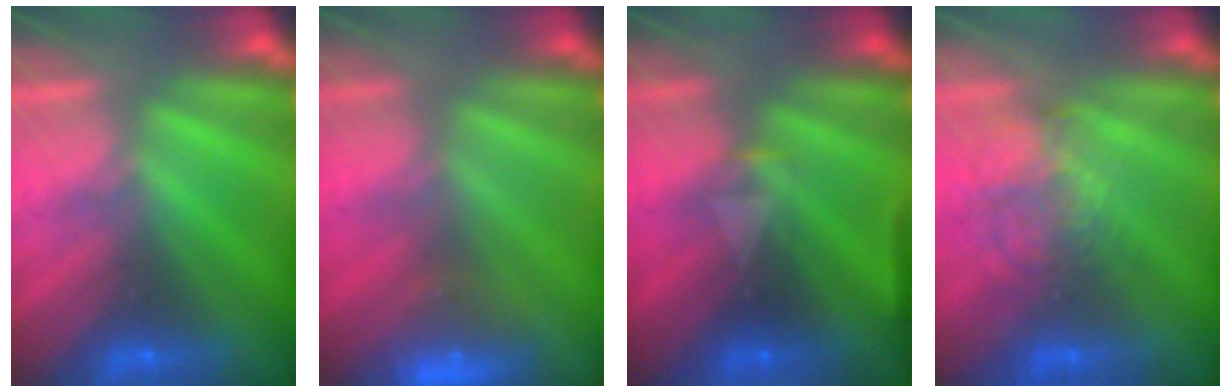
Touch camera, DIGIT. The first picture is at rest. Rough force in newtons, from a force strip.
{"total": 8.8}
{"total": 6.9}
{"total": 2.1}